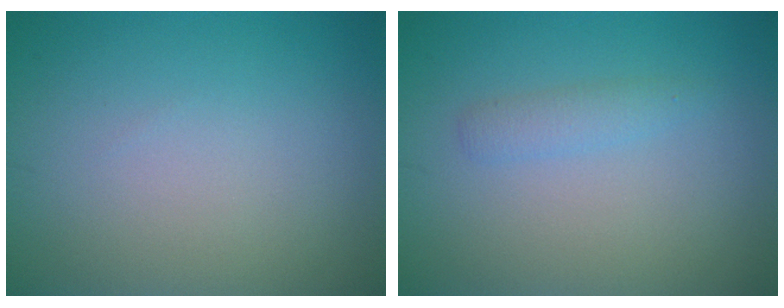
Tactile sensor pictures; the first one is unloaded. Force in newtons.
{"total": 1.4, "press": 1.4, "slide": 0.1}